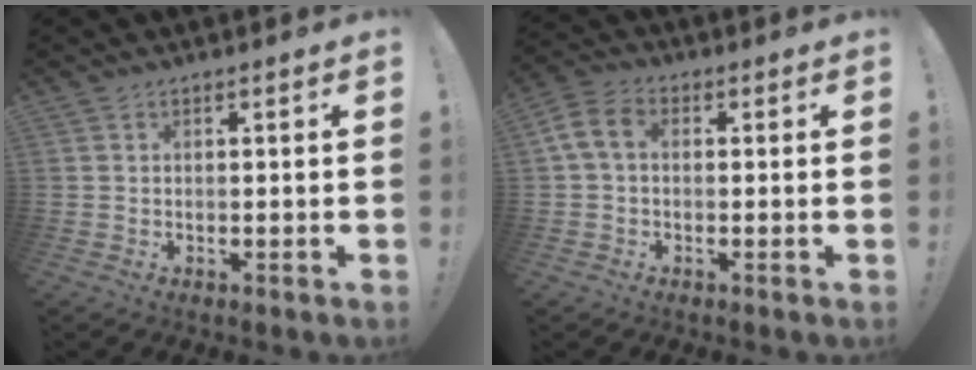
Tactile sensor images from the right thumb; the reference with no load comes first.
{"total": 7.0, "force": [0.7, 4.8, 5.1], "torque": [-0.098, 0.008, 0.019]}